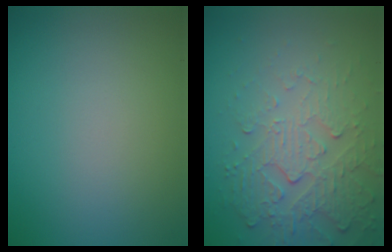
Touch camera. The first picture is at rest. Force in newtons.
{"total": 5.3, "press": 3.7, "slide": 3.9}